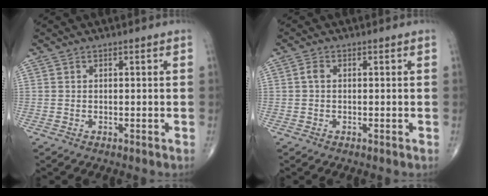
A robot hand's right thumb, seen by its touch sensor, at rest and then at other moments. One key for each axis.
{"total": 1.3, "fx": 0.0, "fy": 0.8, "fz": 1.0, "tx": -0.016, "ty": 0.002, "tz": -0.004}